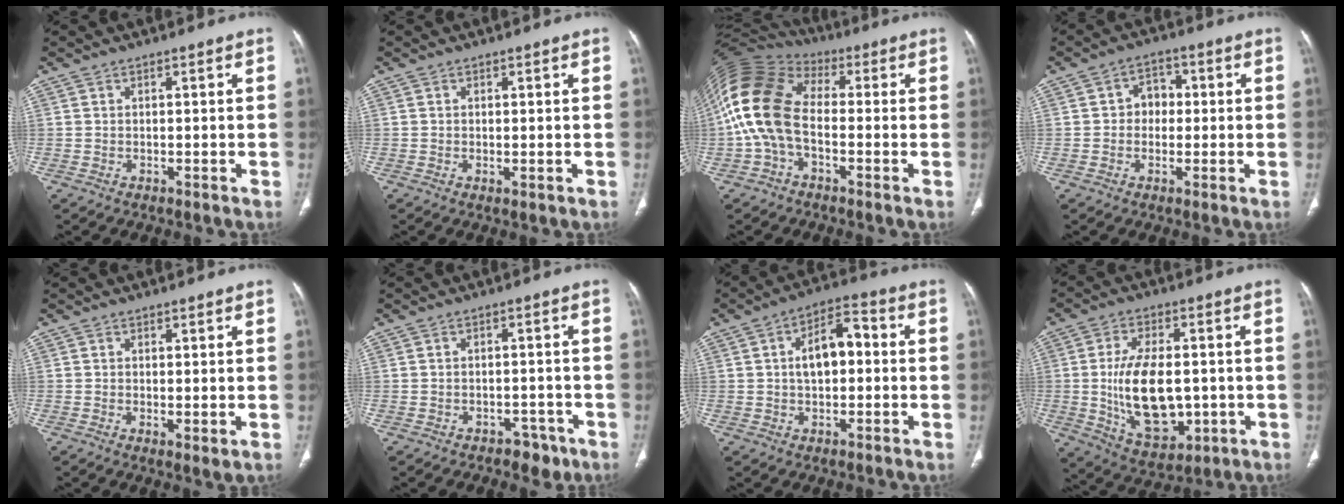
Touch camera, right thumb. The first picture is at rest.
{"total": 0.7, "force": [-0.1, 0.3, 0.6], "torque": [-0.017, -0.004, 0.001]}
{"total": 15.4, "force": [-1.5, 9.6, 11.9], "torque": [-0.253, 0.035, -0.038]}
{"total": 4.8, "force": [0.2, 4.0, 2.7], "torque": [-0.013, 0.014, -0.005]}
{"total": 2.1, "force": [-0.1, 0.7, 2.0], "torque": [-0.039, -0.011, -0.001]}
{"total": 3.9, "force": [-2.5, 2.6, 1.5], "torque": [-0.005, 0.018, -0.028]}
{"total": 9.1, "force": [0.6, 5.2, 7.4], "torque": [-0.109, 0.028, 0.001]}
{"total": 16.1, "force": [-1.1, 9.2, 13.2], "torque": [-0.212, -0.008, 0.000]}